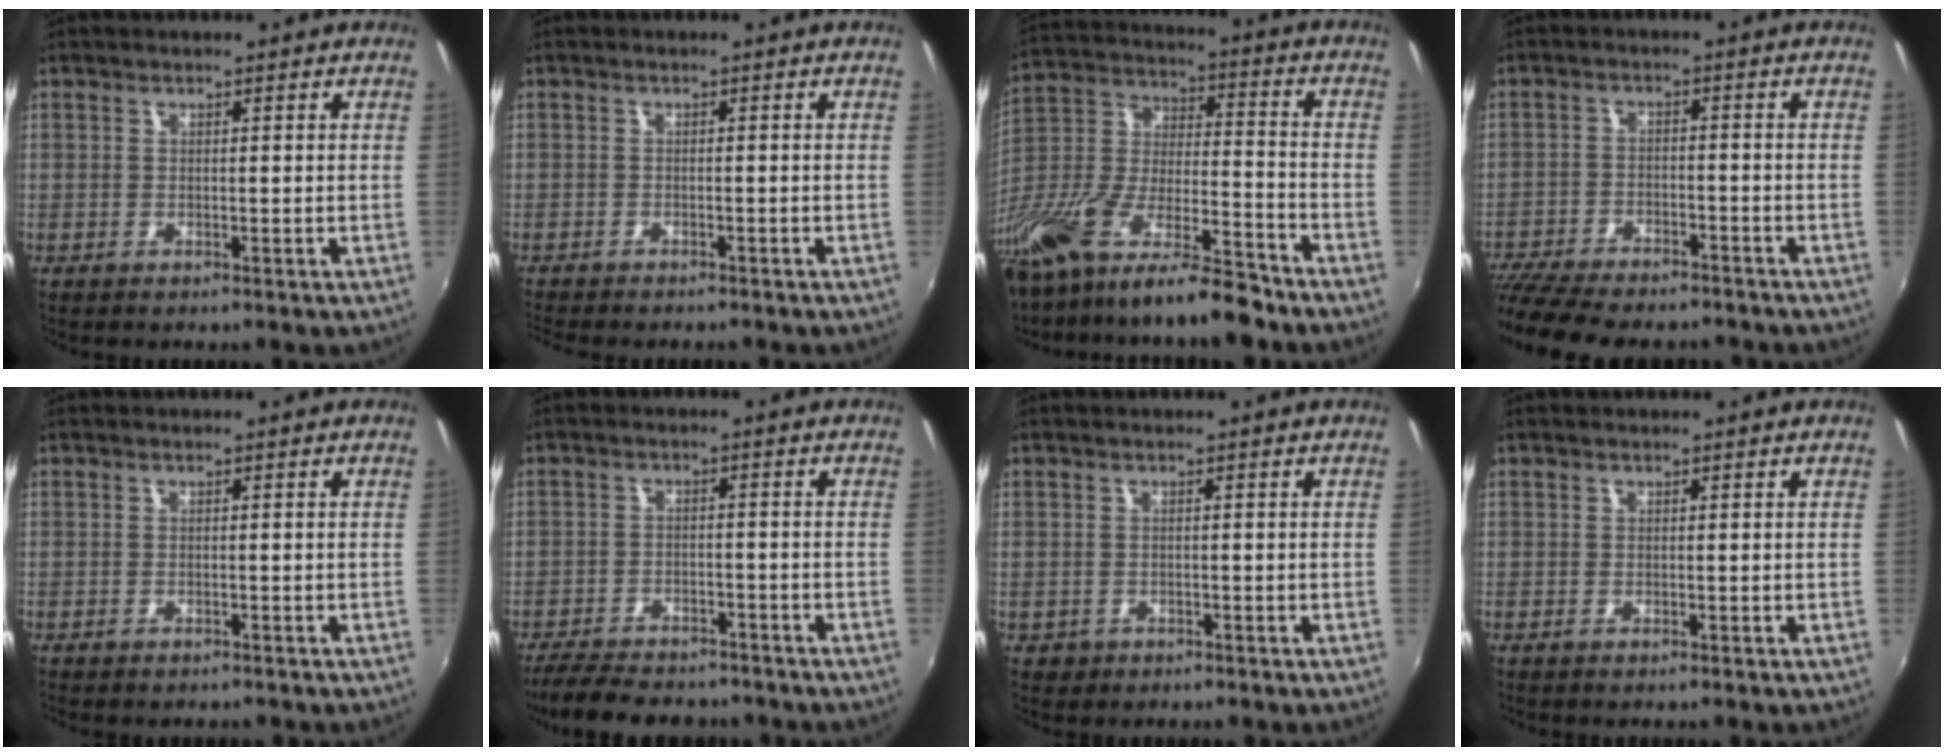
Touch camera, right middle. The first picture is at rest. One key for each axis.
{"total": 4.5, "fx": -4.2, "fy": 1.0, "fz": 1.6, "tx": -0.043, "ty": -0.022, "tz": -0.068}
{"total": 18.8, "fx": -13.4, "fy": 5.0, "fz": 12.3, "tx": -0.243, "ty": -0.029, "tz": -0.240}
{"total": 15.5, "fx": -13.2, "fy": 4.4, "fz": 6.8, "tx": -0.157, "ty": -0.036, "tz": -0.211}
{"total": 1.4, "fx": -1.2, "fy": 0.6, "fz": 0.4, "tx": -0.013, "ty": -0.008, "tz": -0.016}
{"total": 12.2, "fx": -10.2, "fy": 4.5, "fz": 5.0, "tx": -0.118, "ty": -0.014, "tz": -0.155}
{"total": 2.0, "fx": -0.7, "fy": 1.8, "fz": 0.6, "tx": -0.016, "ty": -0.005, "tz": -0.008}
{"total": 0.0}